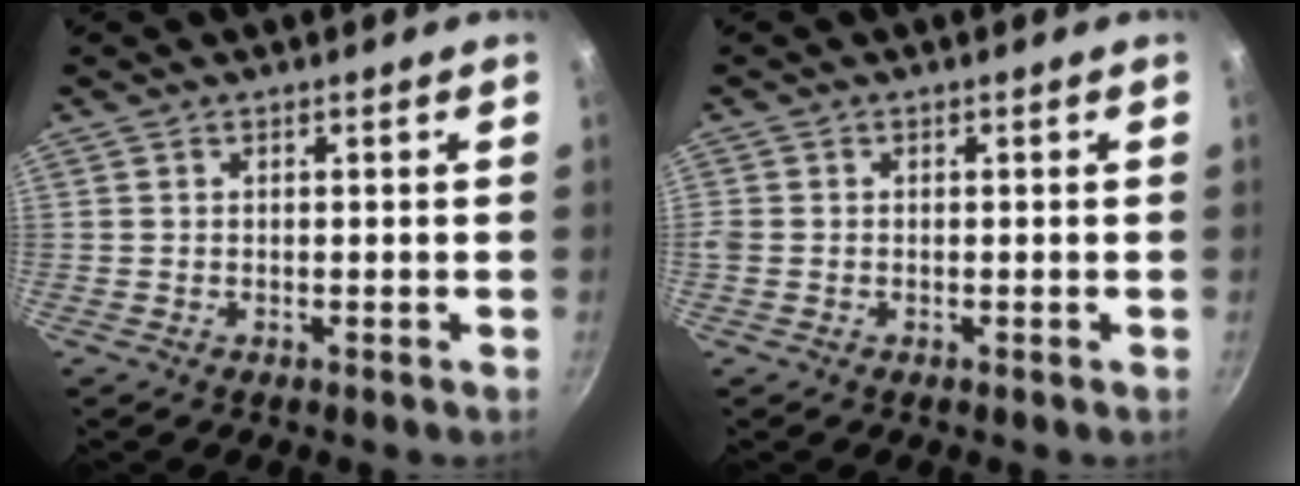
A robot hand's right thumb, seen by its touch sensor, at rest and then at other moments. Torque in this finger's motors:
{"motor_torque": [0.27, 0.20, 0.50, -0.02, 0.12]}